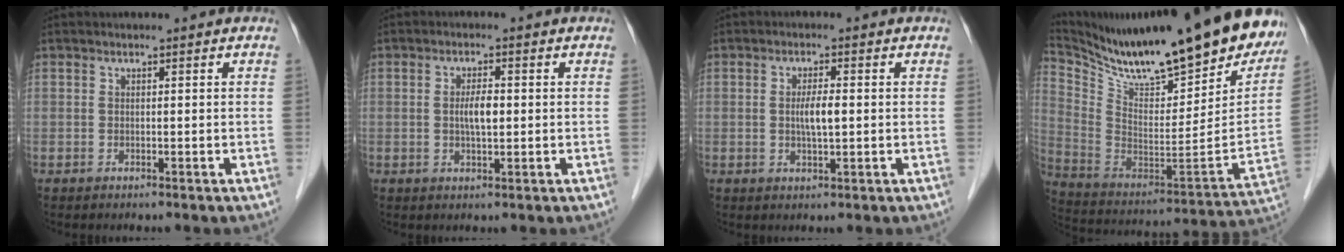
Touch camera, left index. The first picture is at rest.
{"total": 3.2, "force": [0.1, 1.0, 3.1], "torque": [-0.057, 0.000, 0.000]}
{"total": 3.4, "force": [0.0, 0.7, 3.3], "torque": [-0.060, -0.002, -0.001]}
{"total": 30.6, "force": [25.6, 5.4, 15.8], "torque": [-0.274, -0.067, 0.377]}